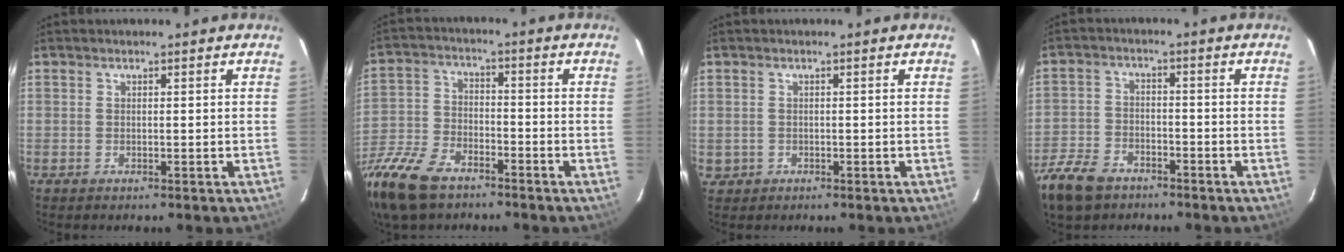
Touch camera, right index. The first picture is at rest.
{"total": 17.4, "force": [-12.2, 8.4, 9.0], "torque": [-0.230, -0.020, -0.238]}
{"total": 1.9, "force": [-0.3, 1.8, 0.2], "torque": [-0.006, 0.001, 0.000]}
{"total": 11.1, "force": [-7.6, 6.4, 5.0], "torque": [-0.143, -0.005, -0.145]}